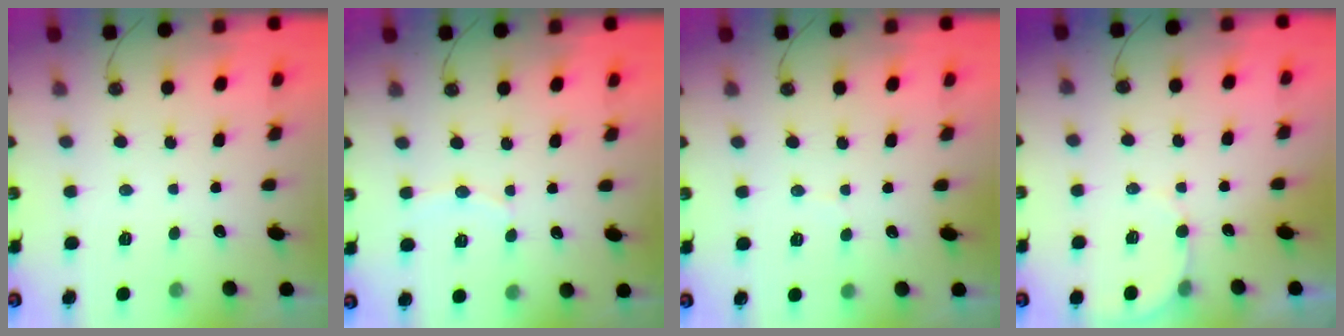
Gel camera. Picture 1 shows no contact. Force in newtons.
{"total": 6.0, "press": 6.0, "slide": 0.5}
{"total": 4.7, "press": 4.6, "slide": 0.3}
{"total": 4.4, "press": 4.4, "slide": 0.3}